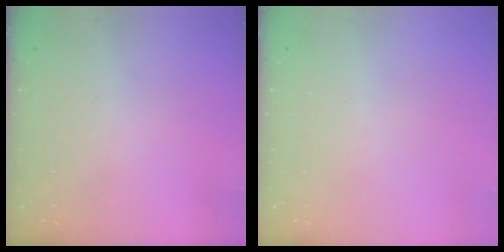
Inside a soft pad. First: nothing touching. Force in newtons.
{"total": 0.0}